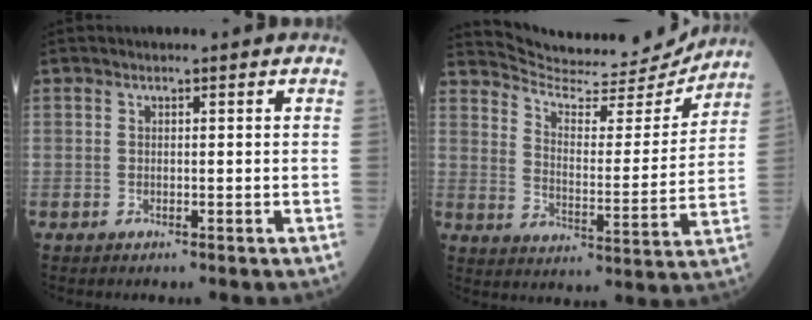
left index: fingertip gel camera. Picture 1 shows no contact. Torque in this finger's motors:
{"motor_torque": [0.90, -1.24, 0.00, 0.00]}